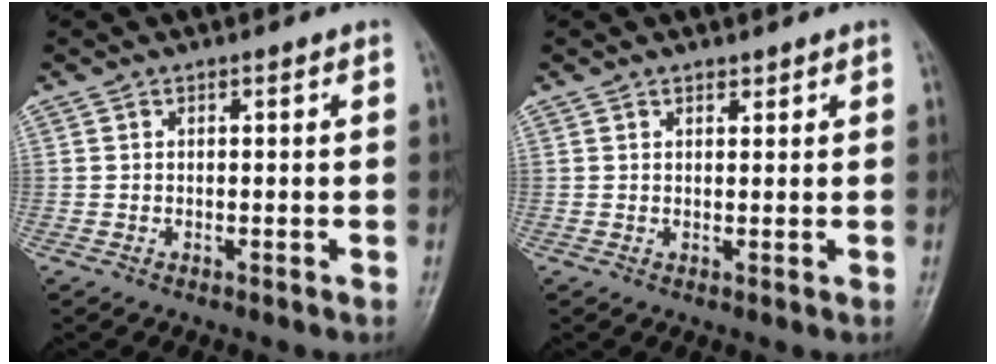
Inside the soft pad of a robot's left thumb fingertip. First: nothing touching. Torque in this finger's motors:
{"motor_torque": [-0.41, -0.14, -0.11, -0.05, 0.09]}